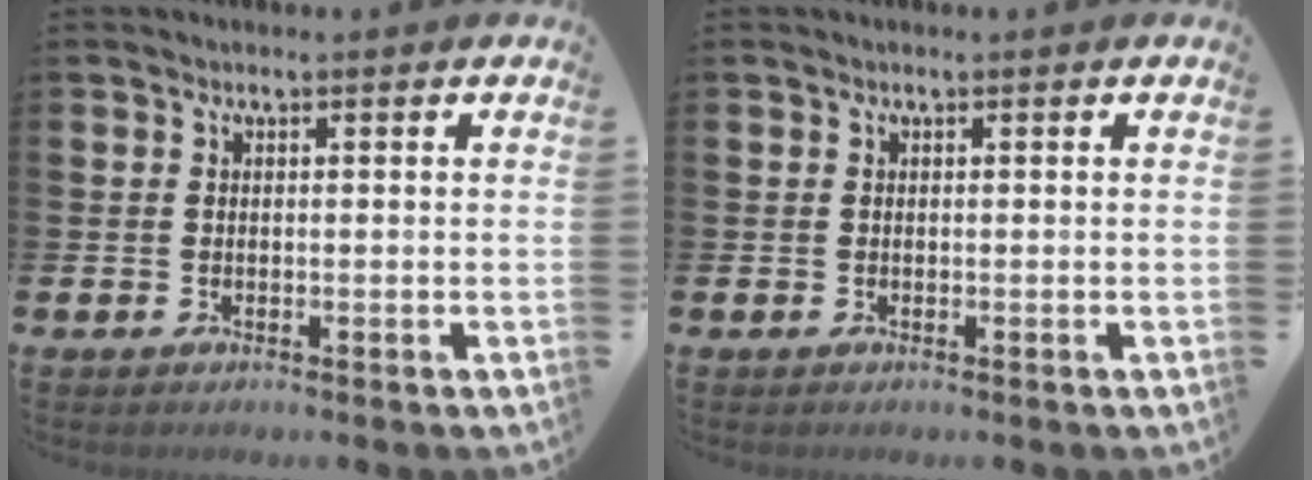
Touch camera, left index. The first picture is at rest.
{"total": 0.0}